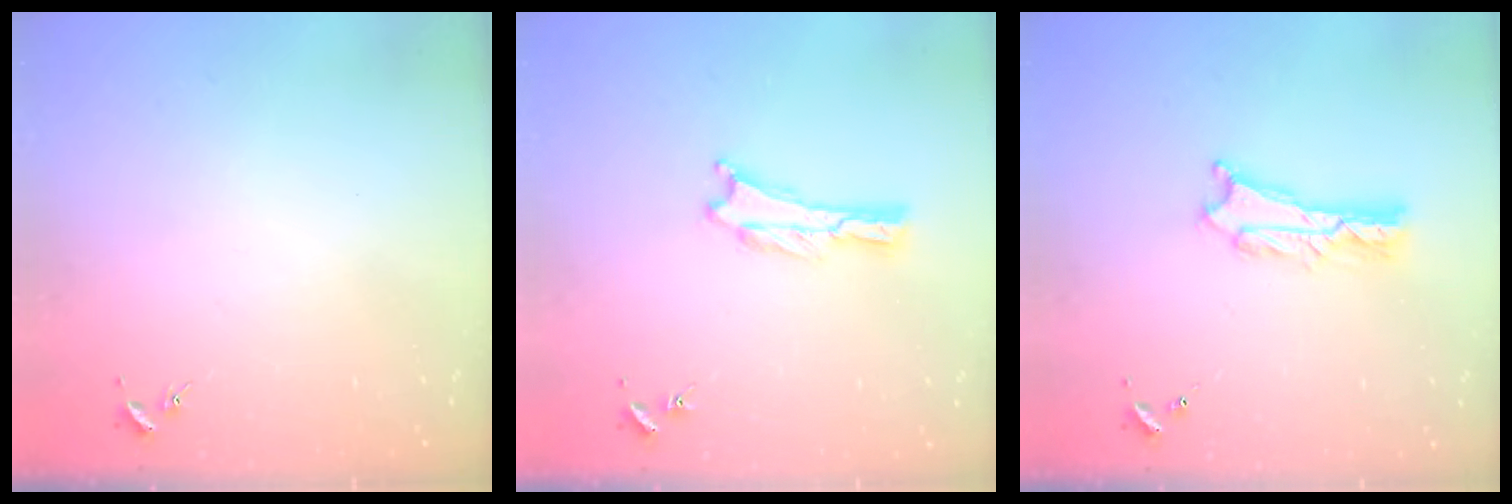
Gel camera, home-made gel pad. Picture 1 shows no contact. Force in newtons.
{"total": 0.0}
{"total": 2.4, "press": 2.4, "slide": 0.2}